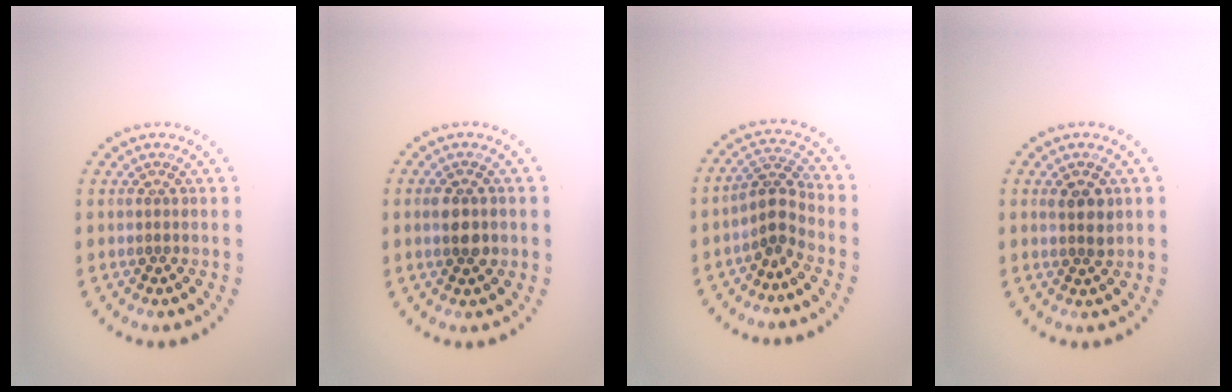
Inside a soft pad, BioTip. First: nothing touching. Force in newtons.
{"total": 2.5, "press": 2.5, "slide": 0.1}
{"total": 2.5, "press": 2.0, "slide": 1.5}
{"total": 1.8, "press": 1.7, "slide": 0.5}